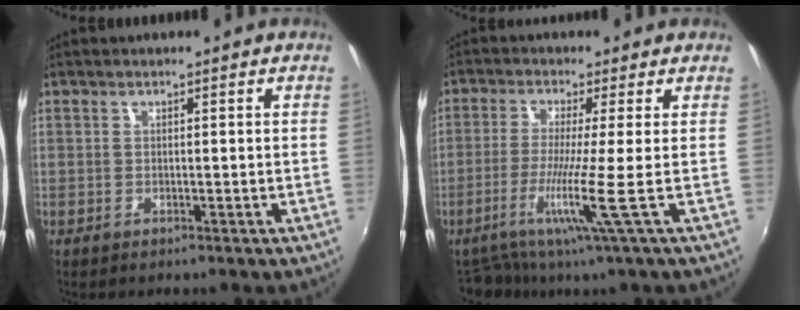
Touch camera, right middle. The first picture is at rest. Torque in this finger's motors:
{"motor_torque": [0.74, -0.71, 0.19, 0.06]}